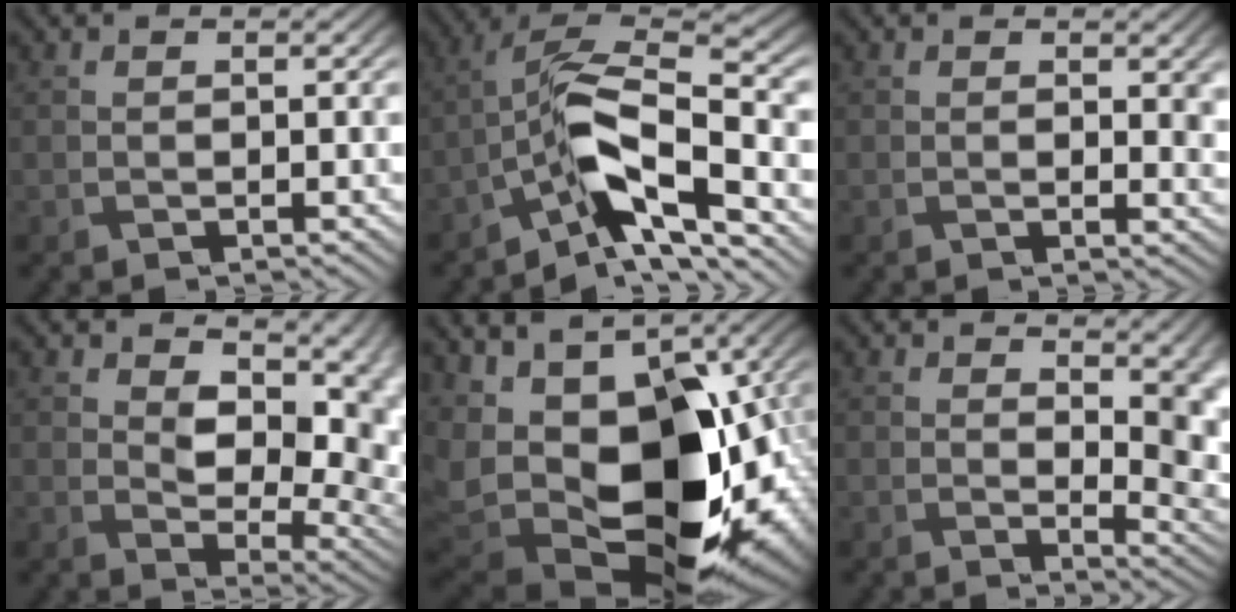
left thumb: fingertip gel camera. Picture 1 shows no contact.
{"total": 9.3, "force": [-5.7, 2.5, 6.9], "torque": [-0.108, 0.019, -0.123]}
{"total": 2.3, "force": [0.5, 1.4, 1.8], "torque": [-0.026, -0.006, 0.009]}
{"total": 10.1, "force": [2.4, 5.9, 7.8], "torque": [-0.130, -0.005, 0.039]}
{"total": 19.2, "force": [-2.8, 11.3, 15.3], "torque": [-0.270, -0.041, 0.000]}
{"total": 8.5, "force": [2.6, 4.6, 6.7], "torque": [-0.091, -0.021, 0.060]}